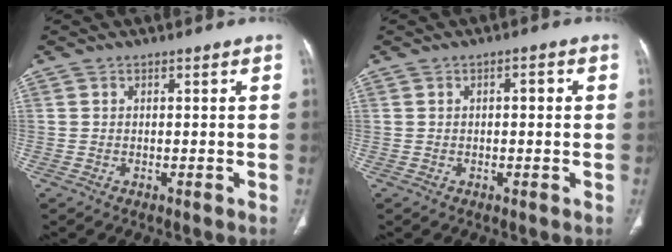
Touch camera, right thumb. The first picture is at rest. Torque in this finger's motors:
{"motor_torque": [0.01, -0.20, 0.21, 0.37, 0.02]}